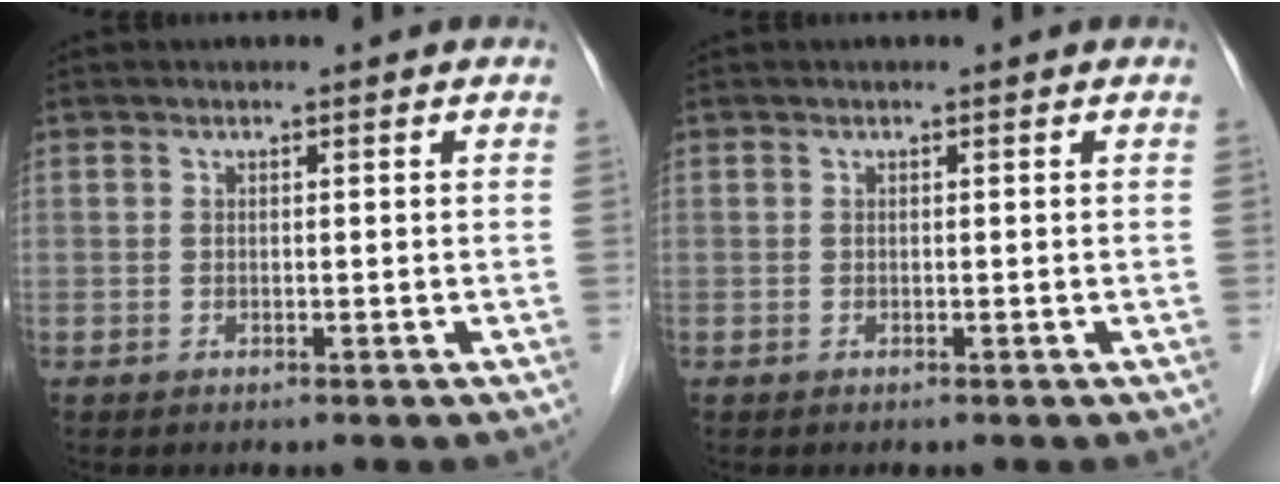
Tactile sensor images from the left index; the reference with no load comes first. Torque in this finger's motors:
{"motor_torque": [-0.01, 0.03, -0.02, 0.00]}